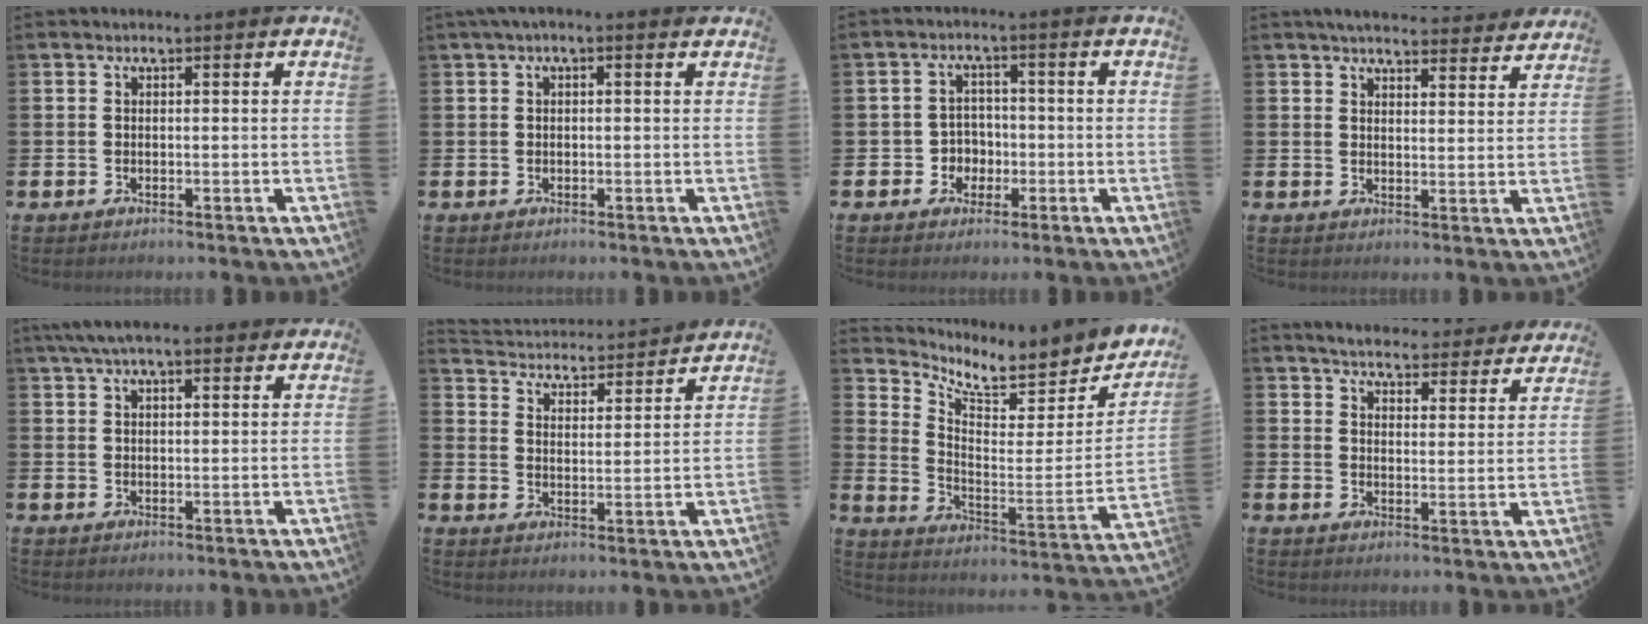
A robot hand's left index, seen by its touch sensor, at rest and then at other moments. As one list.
[{"total": 1.0, "force": [0.1, 0.2, 0.9], "torque": [-0.014, 0.001, 0.000]}, {"total": 3.2, "force": [-0.9, 3.0, 0.4], "torque": [-0.018, 0.003, -0.025]}, {"total": 4.6, "force": [4.4, 0.7, 1.0], "torque": [-0.017, -0.024, 0.076]}, {"total": 5.4, "force": [4.4, 1.4, 2.7], "torque": [-0.059, -0.003, 0.081]}, {"total": 3.9, "force": [3.8, 0.8, 0.0], "torque": [-0.024, -0.040, 0.059]}, {"total": 6.4, "force": [5.5, 2.3, 2.3], "torque": [-0.052, -0.057, 0.087]}, {"total": 4.6, "force": [4.6, 0.6, 0.5], "torque": [-0.025, -0.035, 0.076]}]